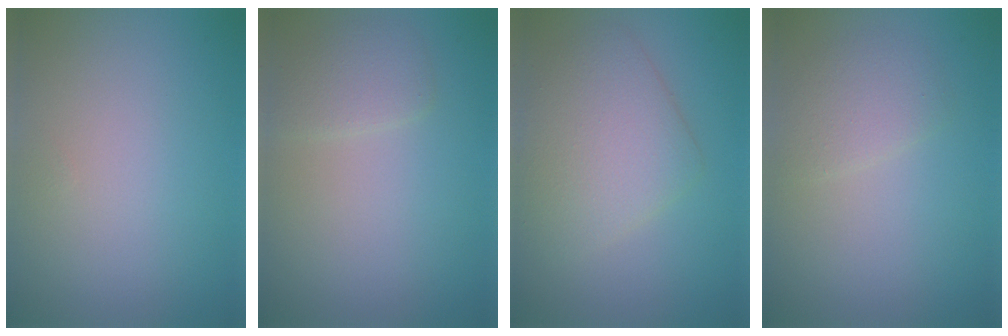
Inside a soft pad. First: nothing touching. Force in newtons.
{"total": 1.8, "press": 1.8, "slide": 0.2}
{"total": 5.0, "press": 5.0, "slide": 0.2}
{"total": 2.0, "press": 2.0, "slide": 0.1}